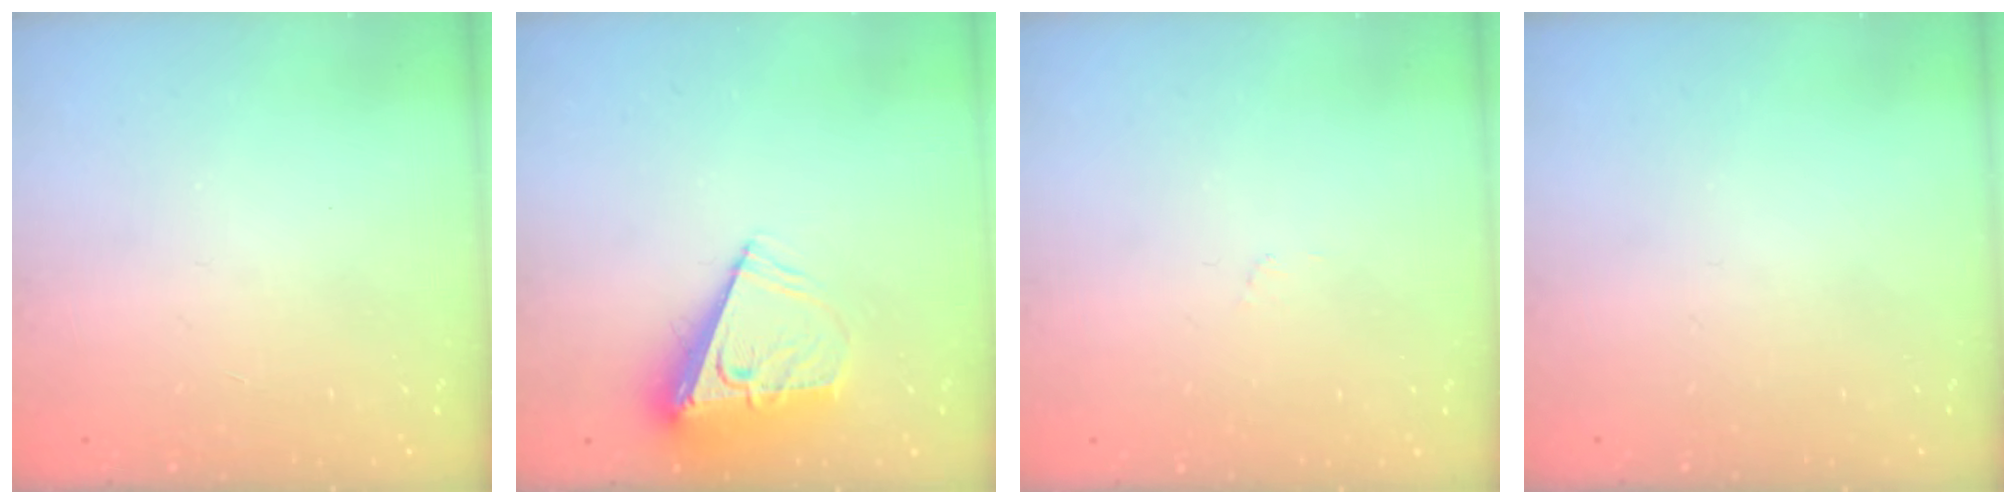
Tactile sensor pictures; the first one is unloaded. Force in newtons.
{"total": 8.2, "press": 8.2, "slide": 1.0}
{"total": 2.5, "press": 2.4, "slide": 0.3}
{"total": 0.0}